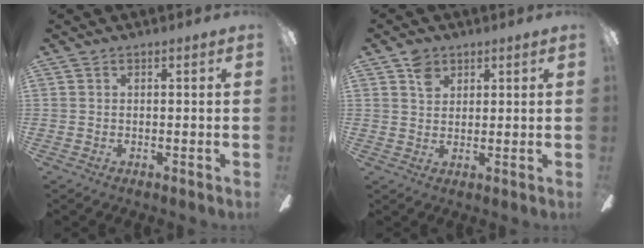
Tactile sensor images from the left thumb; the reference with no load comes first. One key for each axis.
{"total": 4.2, "fx": 2.6, "fy": 2.9, "fz": 1.5, "tx": -0.021, "ty": -0.002, "tz": 0.048}